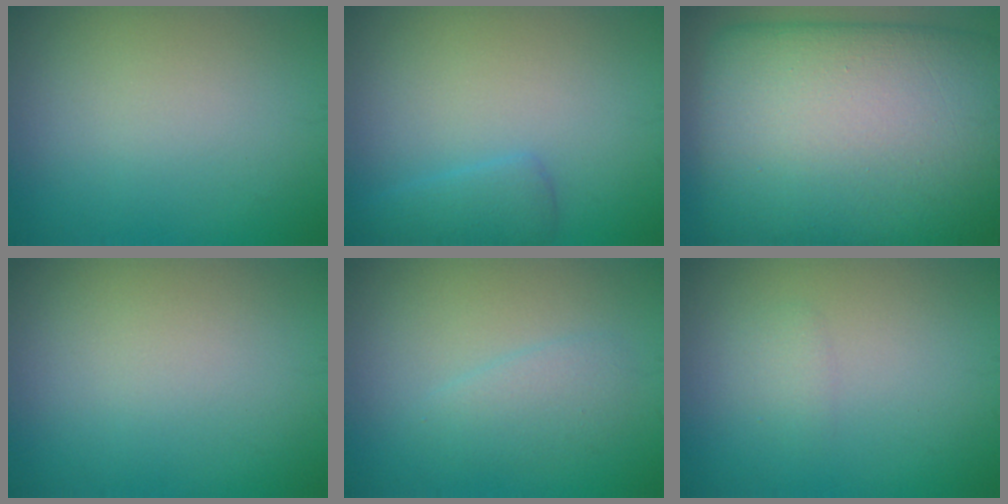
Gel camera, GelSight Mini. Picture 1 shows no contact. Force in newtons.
{"total": 2.0, "press": 1.9, "slide": 0.2}
{"total": 22.9, "press": 22.9, "slide": 0.5}
{"total": 0.0}
{"total": 2.0, "press": 2.0, "slide": 0.1}
{"total": 1.0, "press": 1.0, "slide": 0.1}